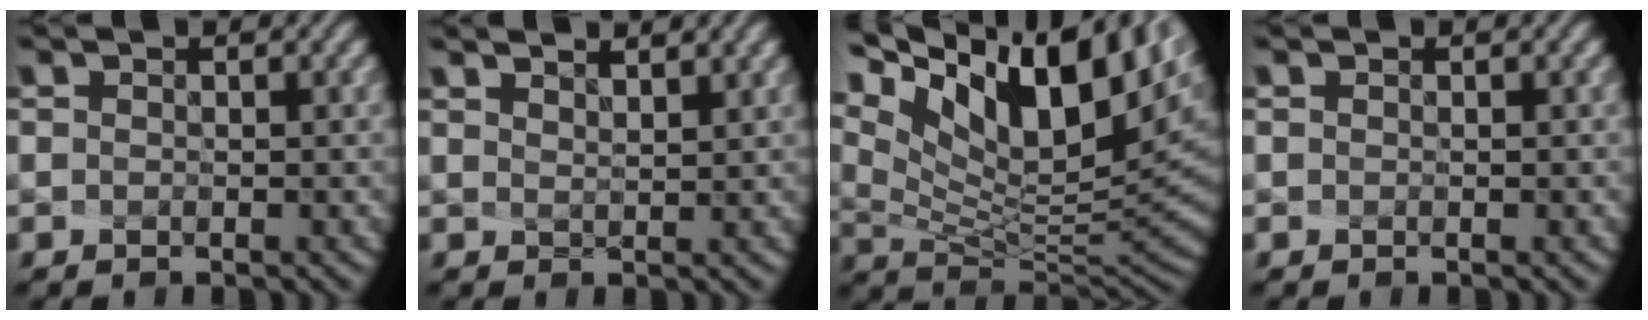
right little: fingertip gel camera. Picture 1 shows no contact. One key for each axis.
{"total": 1.8, "fx": 1.7, "fy": -0.3, "fz": 0.5, "tx": -0.018, "ty": -0.006, "tz": 0.052}
{"total": 14.4, "fx": 7.3, "fy": 5.9, "fz": 11.0, "tx": -0.220, "ty": 0.016, "tz": 0.161}
{"total": 0.0}